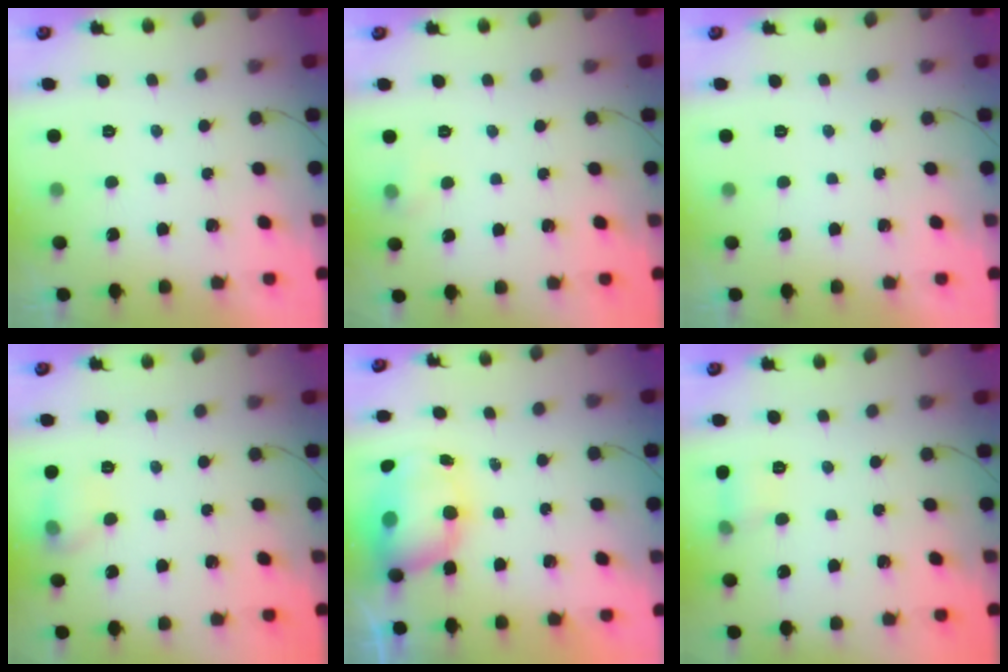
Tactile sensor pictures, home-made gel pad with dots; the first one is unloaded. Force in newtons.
{"total": 4.3, "press": 4.1, "slide": 1.4}
{"total": 0.0}
{"total": 6.5, "press": 6.4, "slide": 1.3}
{"total": 9.6, "press": 9.3, "slide": 2.6}
{"total": 5.8, "press": 5.6, "slide": 1.5}